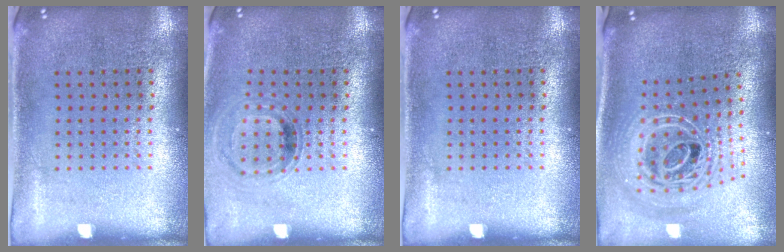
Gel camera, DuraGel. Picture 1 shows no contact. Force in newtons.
{"total": 0.8, "press": 0.7, "slide": 0.2}
{"total": 0.0}
{"total": 2.7, "press": 1.8, "slide": 2.0}